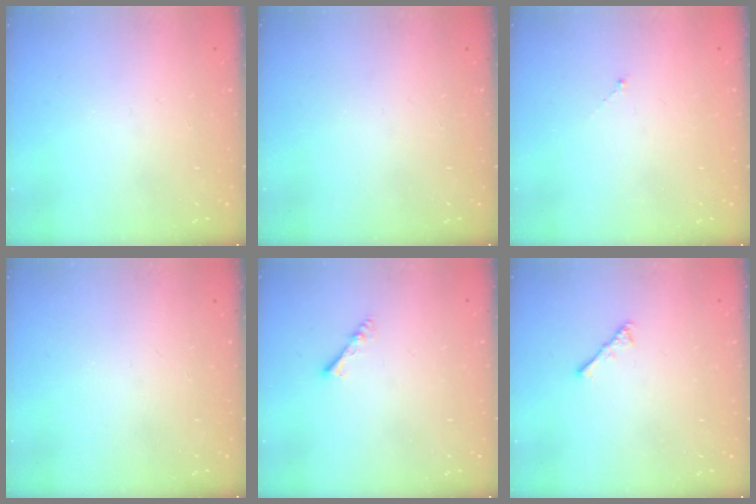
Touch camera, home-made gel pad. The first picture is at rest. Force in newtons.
{"total": 0.0}
{"total": 0.0}
{"total": 0.0}
{"total": 2.7, "press": 2.7, "slide": 0.4}
{"total": 2.7, "press": 2.7, "slide": 0.6}